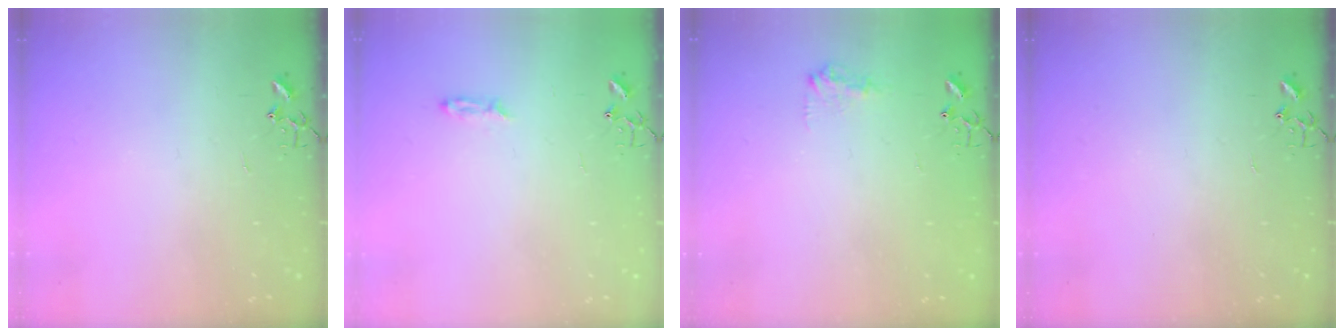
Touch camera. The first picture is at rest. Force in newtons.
{"total": 3.2, "press": 3.2, "slide": 0.4}
{"total": 7.9, "press": 7.9, "slide": 0.3}
{"total": 0.0}